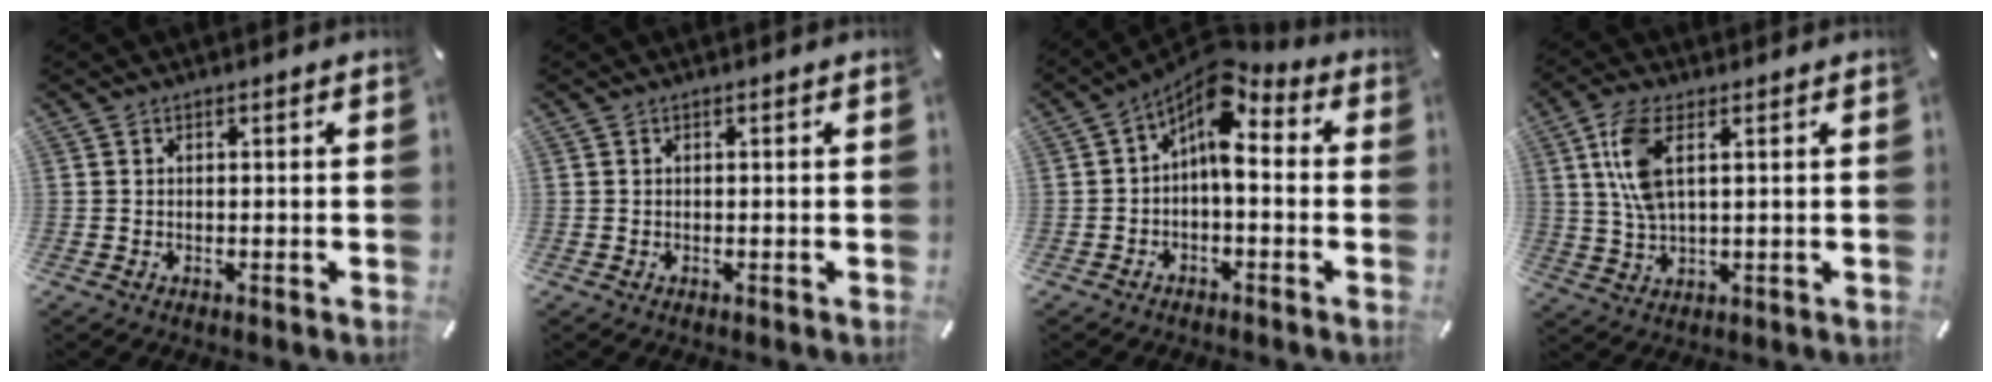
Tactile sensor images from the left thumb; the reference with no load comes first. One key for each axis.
{"total": 0.0}
{"total": 9.9, "fx": 3.1, "fy": 5.1, "fz": 7.9, "tx": -0.142, "ty": -0.029, "tz": 0.052}
{"total": 8.6, "fx": 2.7, "fy": 3.8, "fz": 7.2, "tx": -0.168, "ty": -0.002, "tz": 0.045}